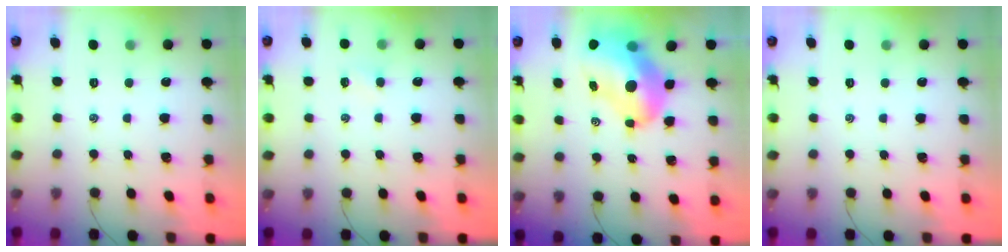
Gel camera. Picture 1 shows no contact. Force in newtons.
{"total": 2.5, "press": 2.4, "slide": 0.8}
{"total": 16.0, "press": 15.3, "slide": 4.7}
{"total": 0.0}